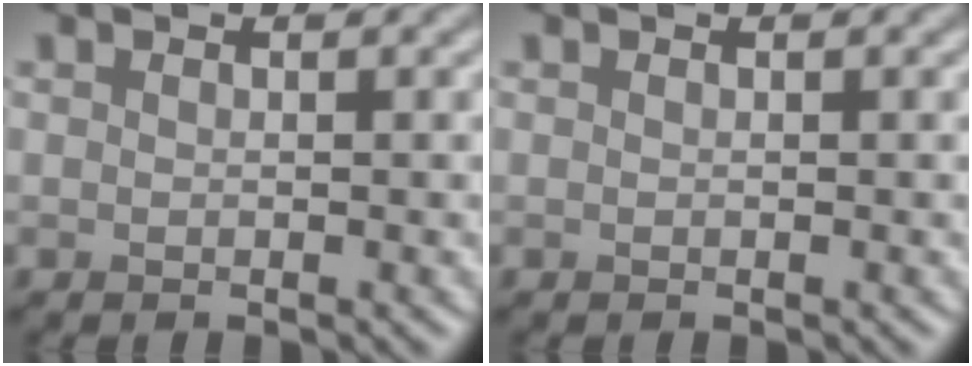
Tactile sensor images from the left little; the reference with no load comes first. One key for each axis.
{"total": 0.0}